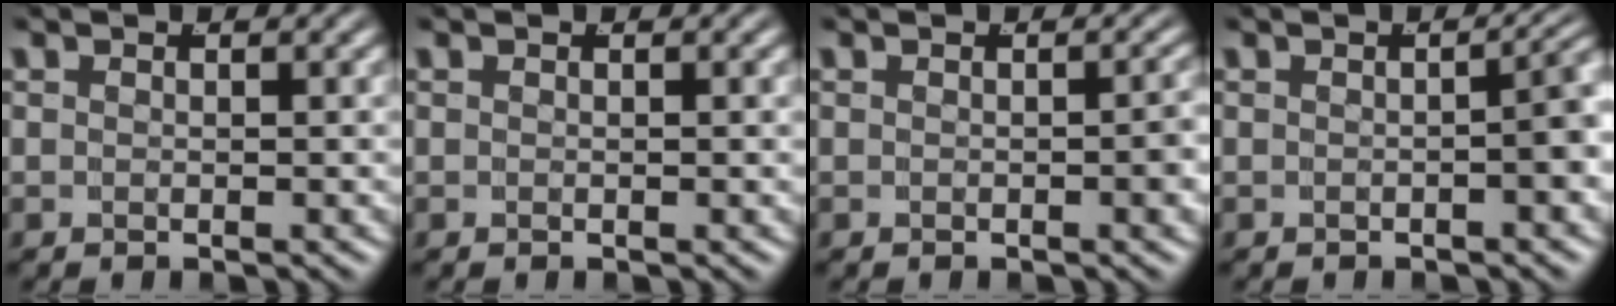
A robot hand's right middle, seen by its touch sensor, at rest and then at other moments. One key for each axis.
{"total": 0.0}
{"total": 1.0, "fx": -0.4, "fy": 0.1, "fz": 1.0, "tx": -0.009, "ty": 0.003, "tz": -0.007}
{"total": 3.0, "fx": -0.7, "fy": 0.7, "fz": 2.8, "tx": -0.024, "ty": 0.007, "tz": -0.011}